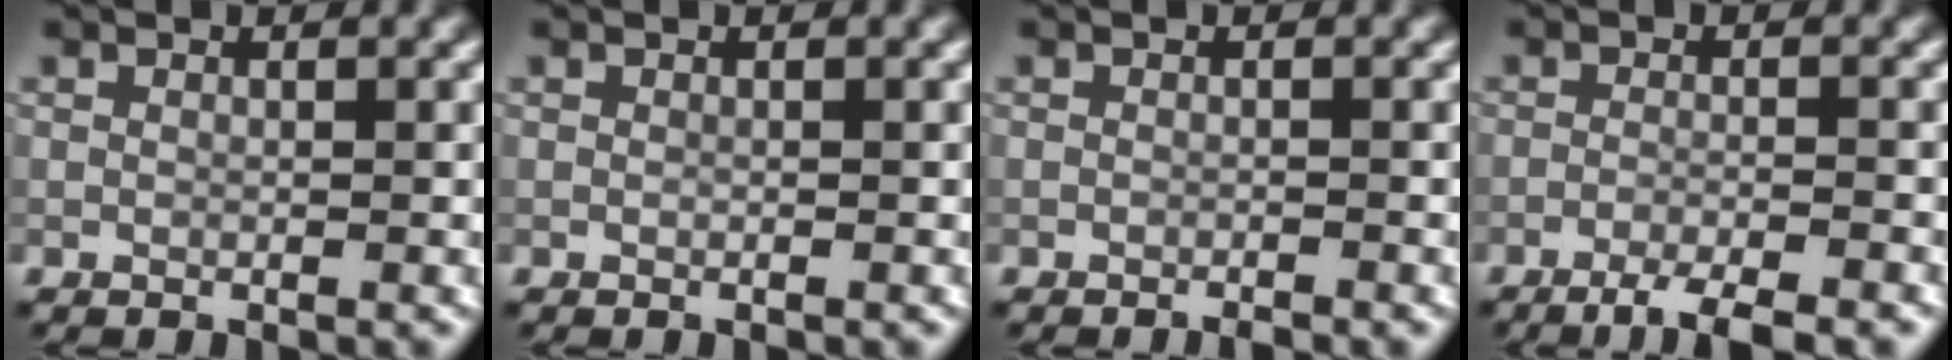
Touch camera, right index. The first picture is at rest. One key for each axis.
{"total": 0.0}
{"total": 0.8, "fx": -0.7, "fy": 0.0, "fz": 0.3, "tx": -0.002, "ty": 0.000, "tz": -0.015}
{"total": 3.7, "fx": -2.7, "fy": 0.5, "fz": 2.4, "tx": -0.040, "ty": -0.001, "tz": -0.056}